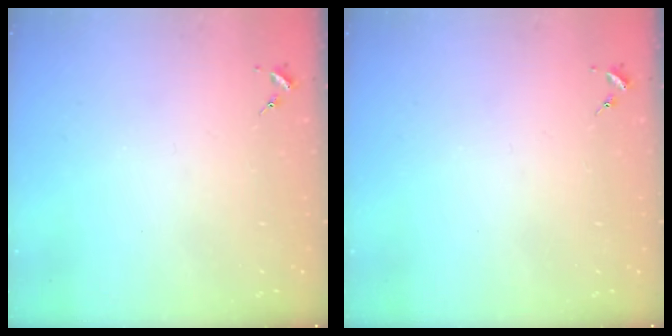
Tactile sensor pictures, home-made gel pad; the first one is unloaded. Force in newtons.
{"total": 0.0}